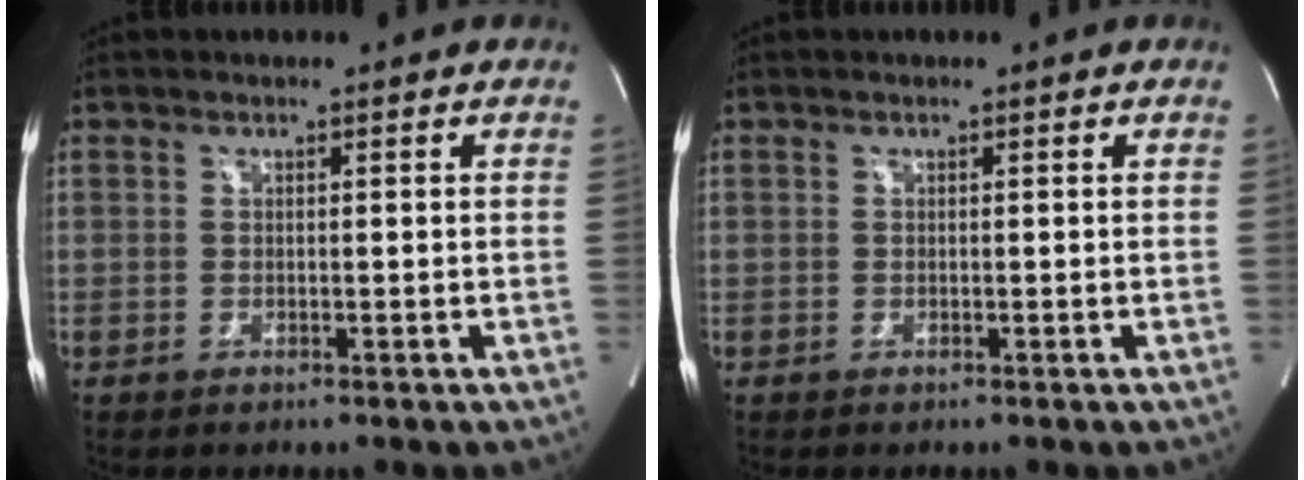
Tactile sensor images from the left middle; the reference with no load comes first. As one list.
[{"total": 0.0}]